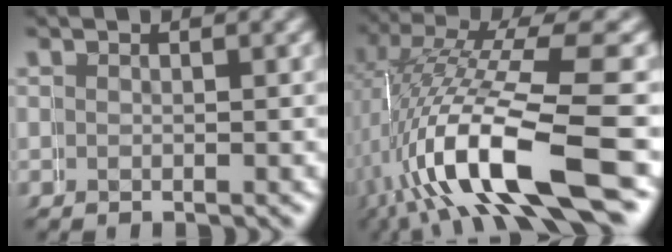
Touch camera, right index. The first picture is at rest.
{"total": 12.8, "force": [-1.5, 4.9, 11.7], "torque": [-0.220, -0.014, -0.008]}